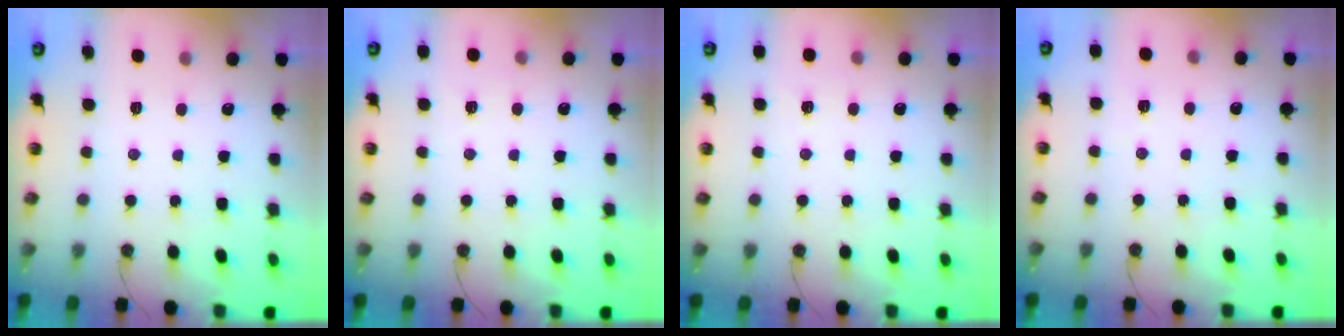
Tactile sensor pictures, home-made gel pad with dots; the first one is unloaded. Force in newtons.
{"total": 2.5, "press": 2.4, "slide": 0.4}
{"total": 3.4, "press": 2.3, "slide": 2.5}
{"total": 2.3, "press": 1.3, "slide": 1.9}